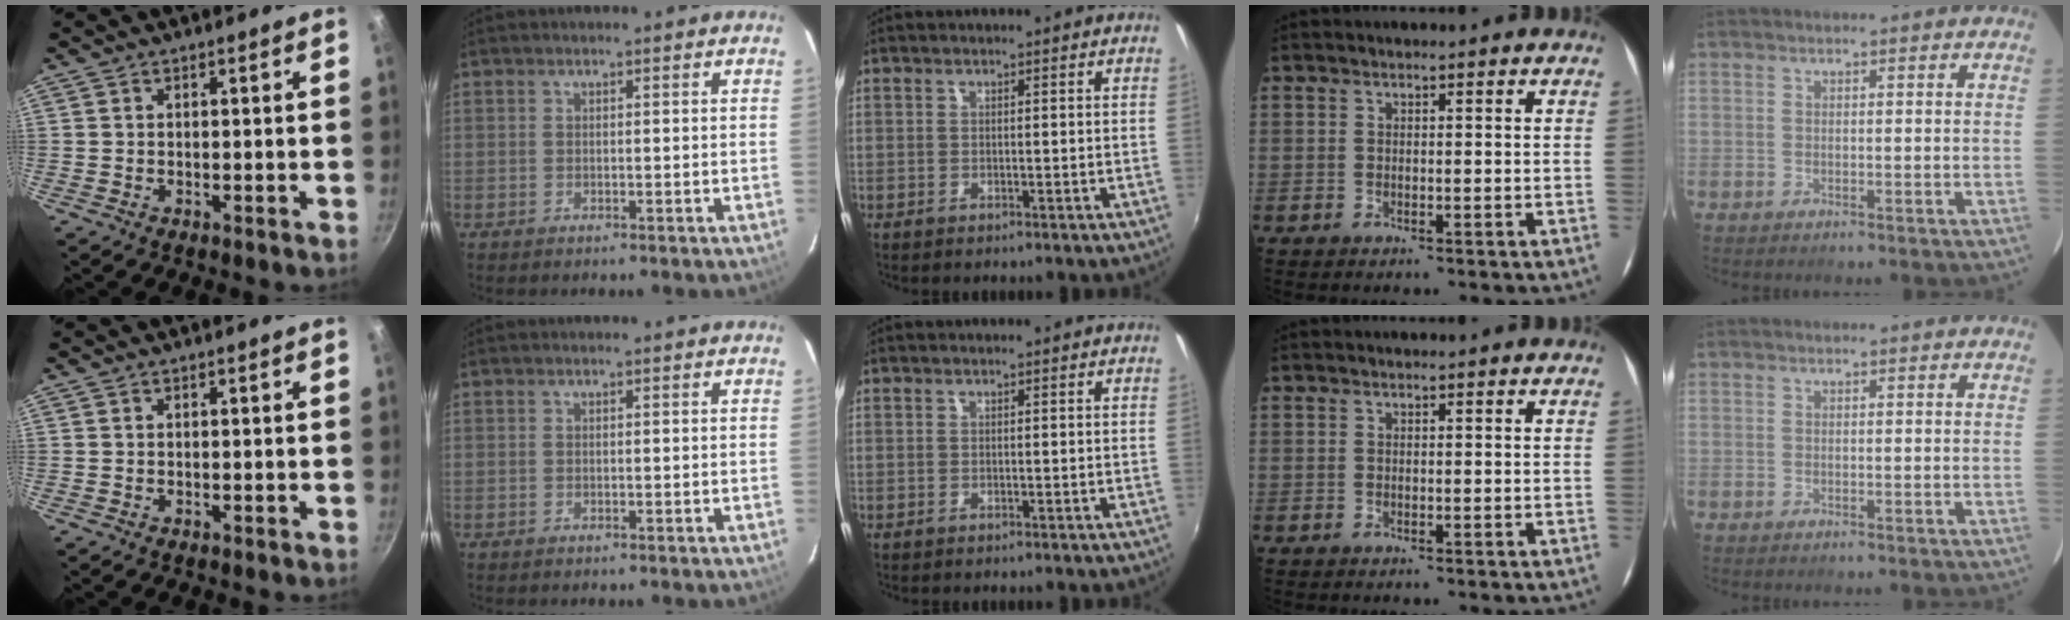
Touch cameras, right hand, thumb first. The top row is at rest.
{}